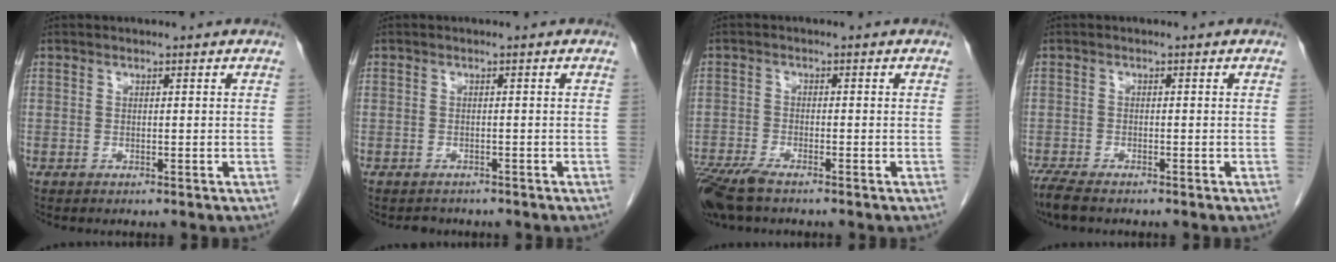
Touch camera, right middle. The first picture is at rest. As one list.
[{"total": 1.8, "force": [-1.5, 0.9, -0.3], "torque": [-0.001, 0.000, -0.024]}, {"total": 7.0, "force": [-5.4, 1.6, 4.2], "torque": [-0.082, -0.016, -0.101]}, {"total": 3.8, "force": [-3.2, 0.8, 2.0], "torque": [-0.046, -0.013, -0.056]}]